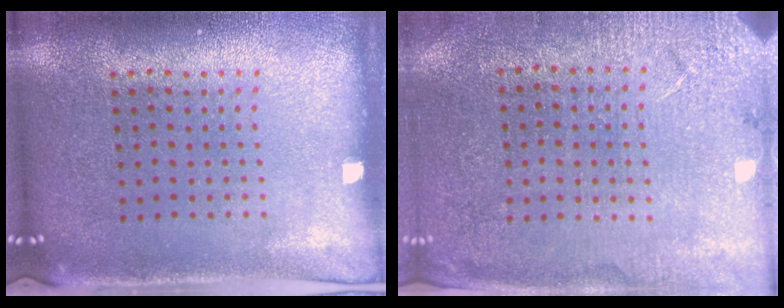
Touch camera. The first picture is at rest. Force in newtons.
{"total": 2.7, "press": 2.7, "slide": 0.1}